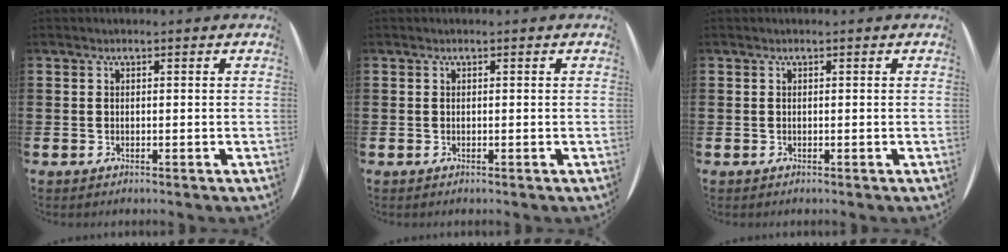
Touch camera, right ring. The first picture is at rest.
{"total": 0.0}
{"total": 0.0}